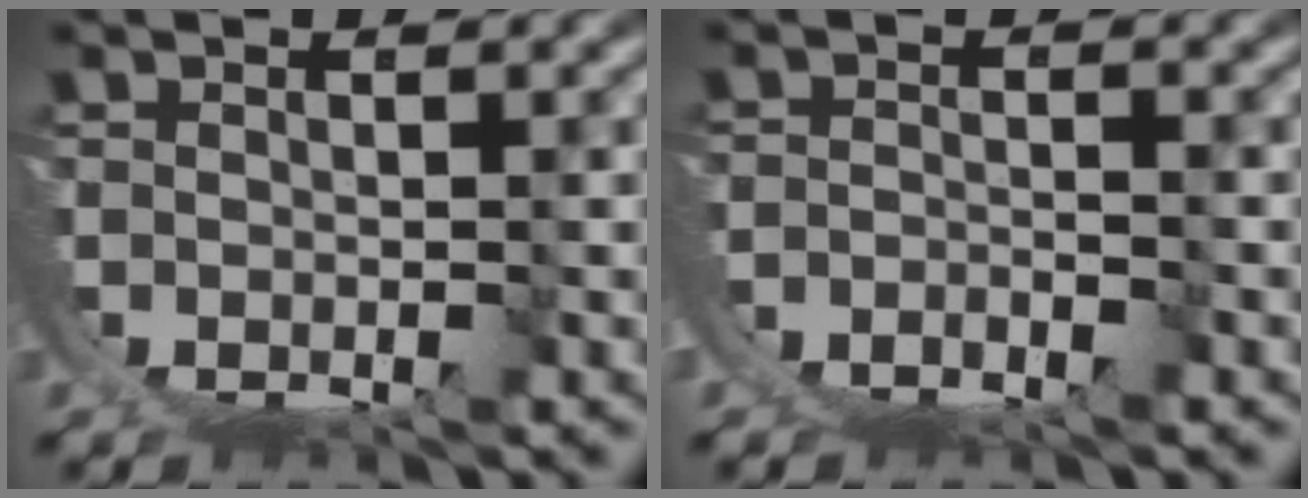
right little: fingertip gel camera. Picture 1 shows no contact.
{"total": 5.1, "force": [-1.0, 4.5, 2.2], "torque": [-0.071, -0.018, -0.017]}